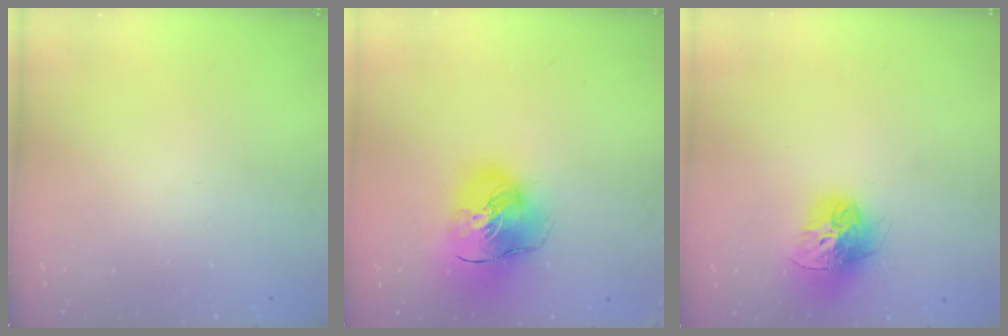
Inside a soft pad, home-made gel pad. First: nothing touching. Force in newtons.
{"total": 15.9, "press": 15.6, "slide": 2.7}
{"total": 15.3, "press": 15.2, "slide": 1.7}